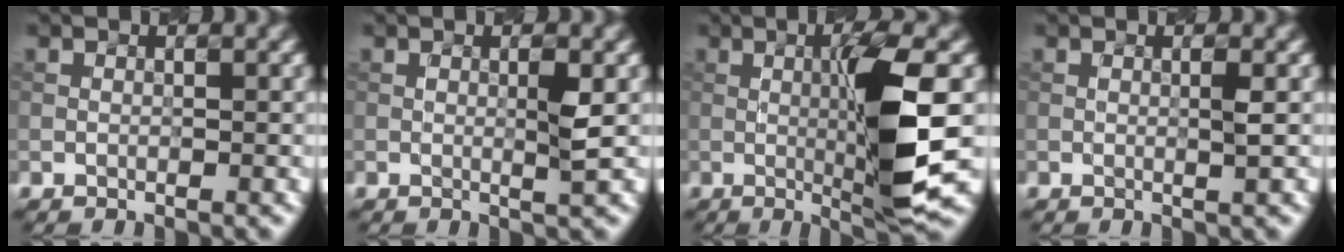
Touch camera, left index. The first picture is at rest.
{"total": 1.4, "force": [0.1, -0.1, 1.4], "torque": [-0.034, 0.002, 0.005]}
{"total": 7.5, "force": [-0.3, 0.7, 7.5], "torque": [-0.126, -0.004, 0.013]}
{"total": 0.8, "force": [0.0, 0.0, 0.8], "torque": [-0.023, 0.005, 0.004]}